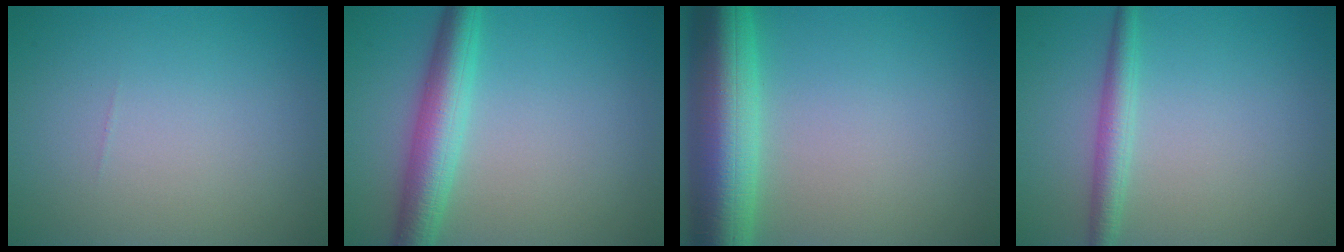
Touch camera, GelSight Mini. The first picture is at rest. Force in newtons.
{"total": 4.9, "press": 4.9, "slide": 0.0}
{"total": 9.3, "press": 9.3, "slide": 0.3}
{"total": 2.4, "press": 2.4, "slide": 0.0}